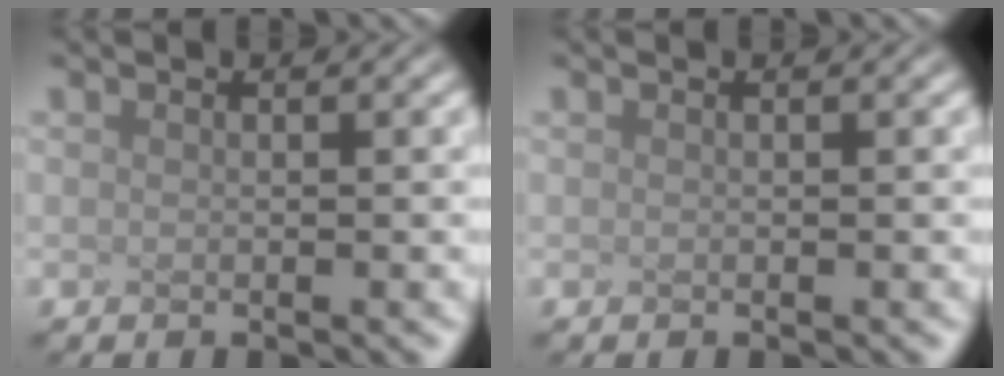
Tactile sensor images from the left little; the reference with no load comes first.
{"total": 0.0}